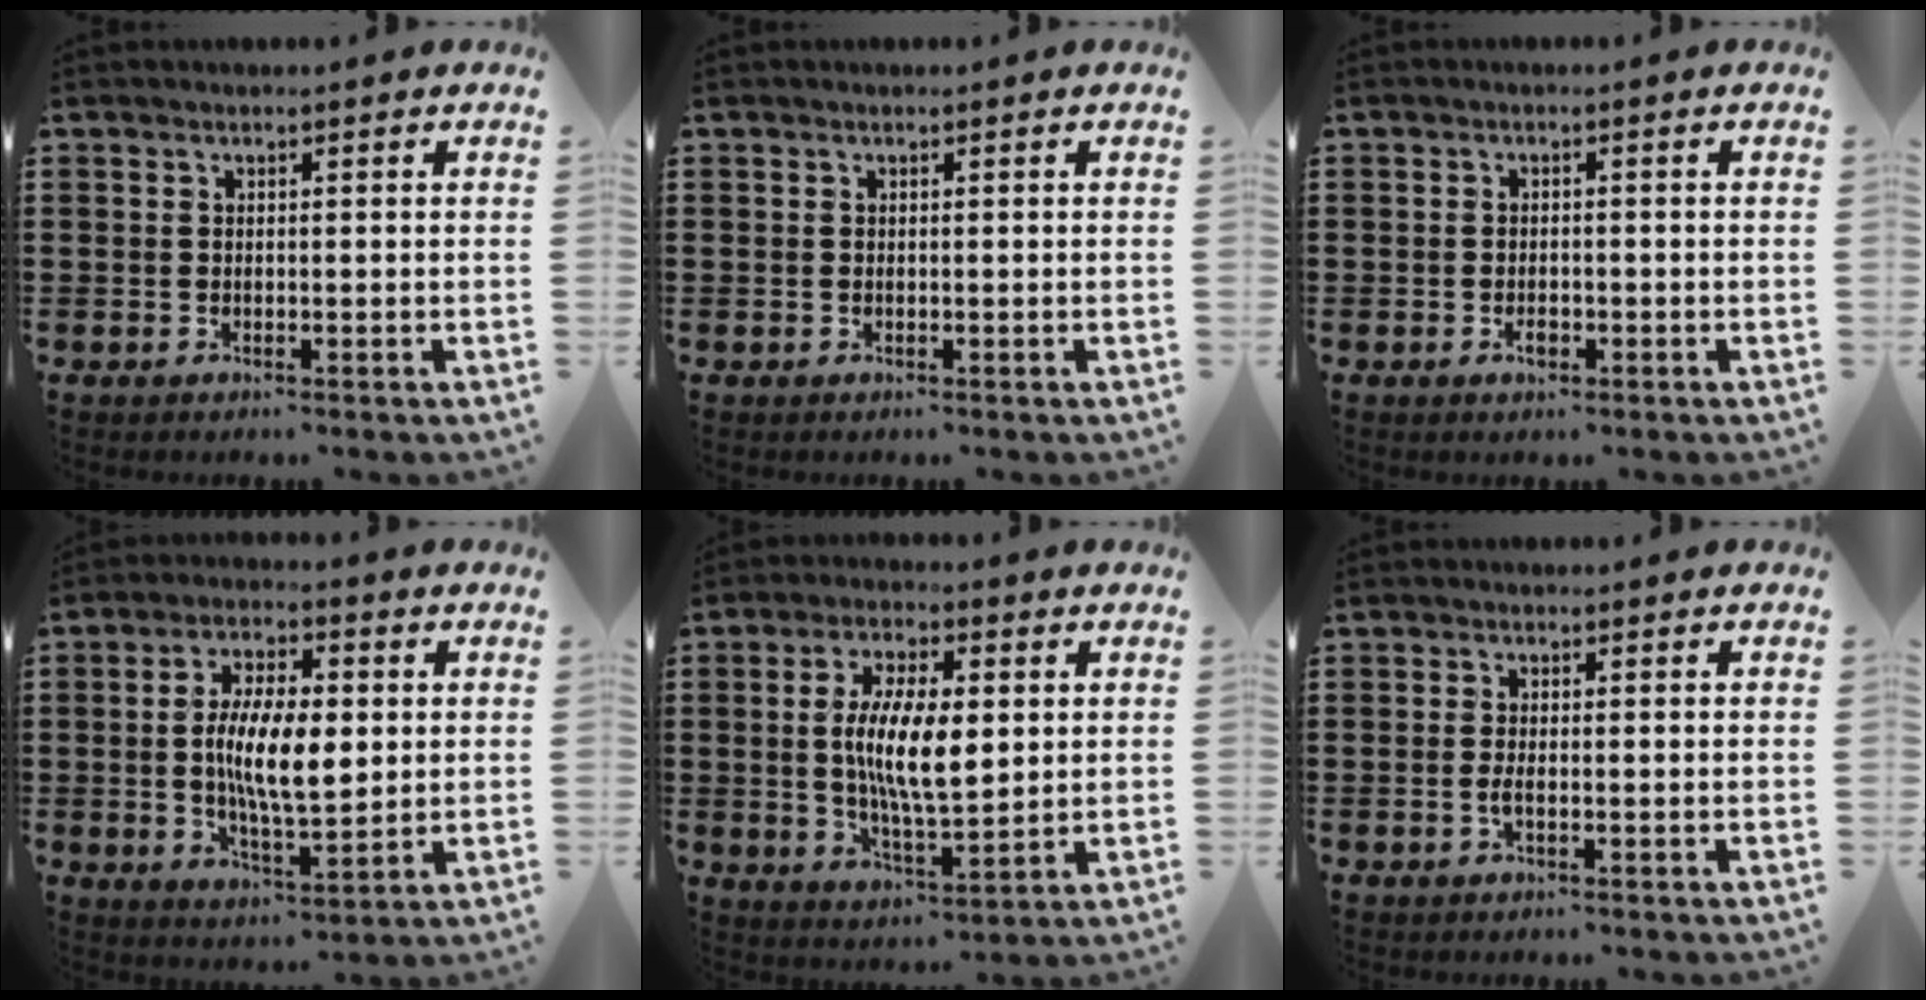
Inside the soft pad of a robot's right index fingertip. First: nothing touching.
{"total": 0.0}
{"total": 1.6, "force": [-0.8, 0.8, 1.2], "torque": [-0.023, 0.000, -0.014]}
{"total": 9.7, "force": [0.3, 3.8, 8.9], "torque": [-0.177, 0.006, 0.003]}
{"total": 10.2, "force": [0.8, 3.7, 9.5], "torque": [-0.190, 0.006, 0.012]}
{"total": 1.5, "force": [-0.6, 0.2, 1.4], "torque": [-0.034, -0.004, -0.013]}